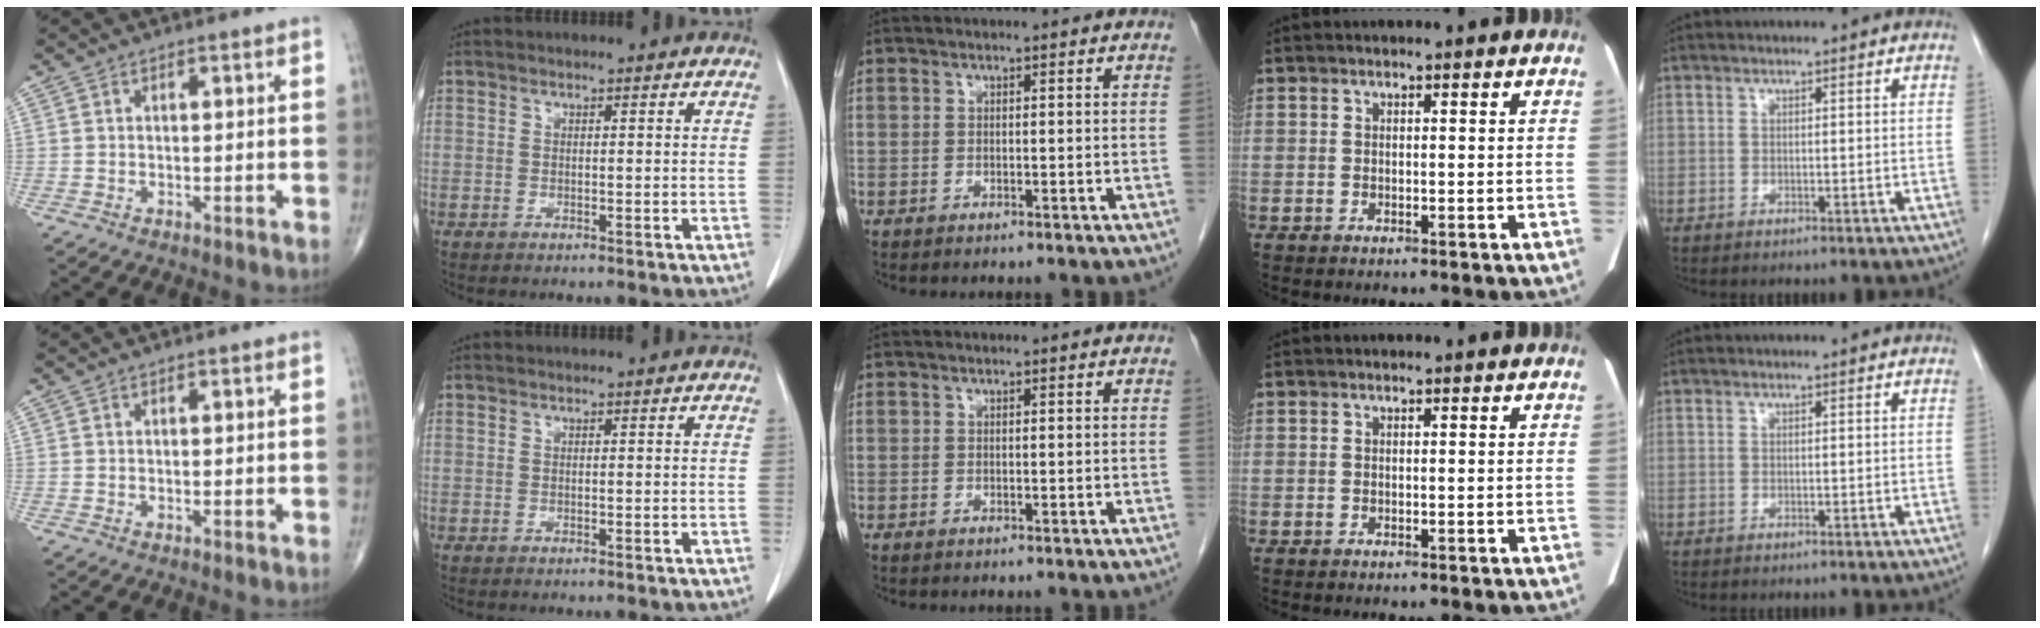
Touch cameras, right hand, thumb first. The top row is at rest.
{}